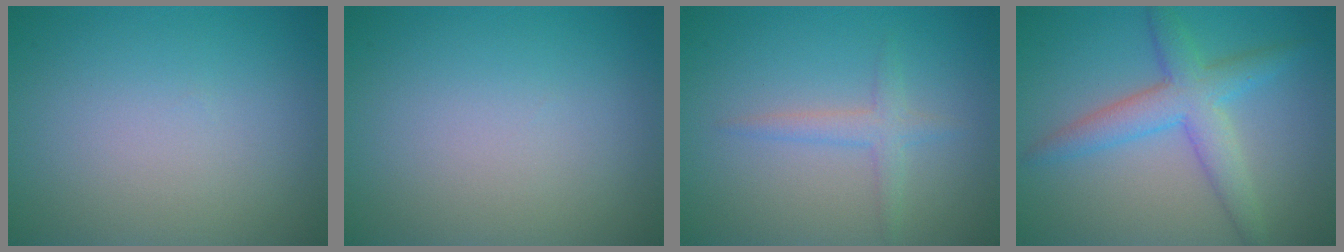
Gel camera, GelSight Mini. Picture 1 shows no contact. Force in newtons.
{"total": 0.0}
{"total": 1.9, "press": 1.9, "slide": 0.1}
{"total": 4.6, "press": 4.6, "slide": 0.1}